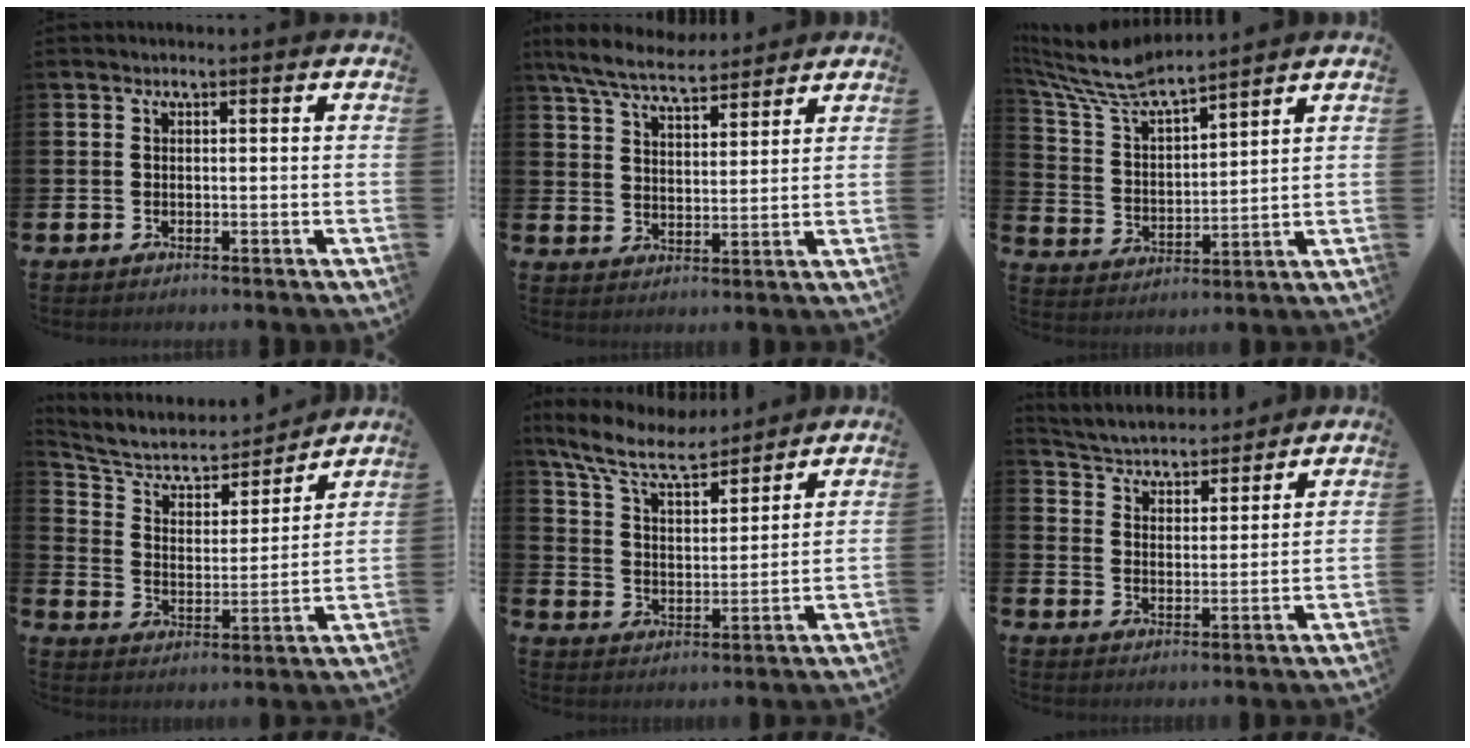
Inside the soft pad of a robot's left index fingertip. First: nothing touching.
{"total": 7.2, "force": [6.7, 1.4, 2.2], "torque": [-0.070, -0.025, 0.122]}
{"total": 7.5, "force": [7.1, 1.2, 2.2], "torque": [-0.080, -0.047, 0.122]}
{"total": 7.4, "force": [6.4, 3.1, 2.1], "torque": [-0.077, -0.048, 0.105]}
{"total": 9.0, "force": [8.0, 2.3, 3.5], "torque": [-0.104, -0.040, 0.143]}
{"total": 4.5, "force": [4.4, 1.0, 0.1], "torque": [-0.028, -0.036, 0.074]}